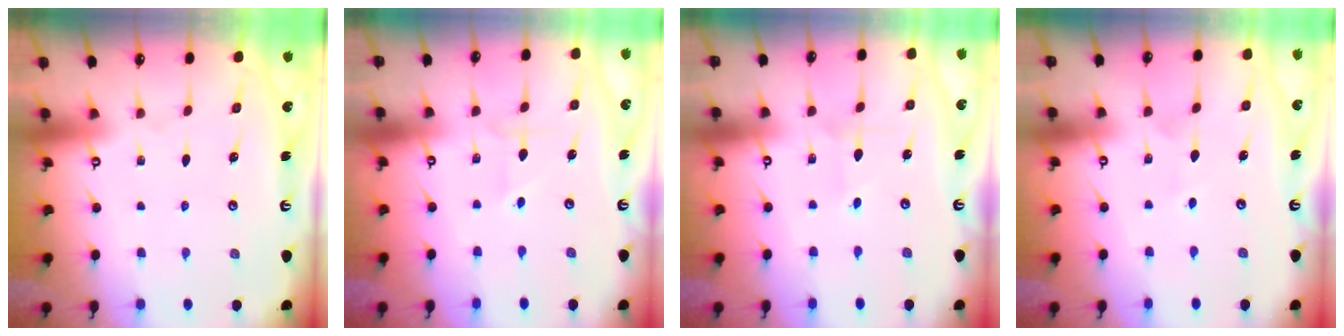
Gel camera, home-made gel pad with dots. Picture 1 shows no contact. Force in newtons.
{"total": 2.9, "press": 2.8, "slide": 0.4}
{"total": 1.9, "press": 1.9, "slide": 0.1}
{"total": 2.6, "press": 2.4, "slide": 1.0}